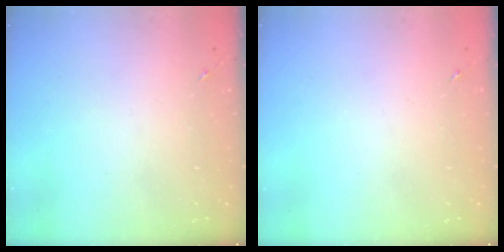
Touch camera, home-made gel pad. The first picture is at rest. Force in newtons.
{"total": 0.0}